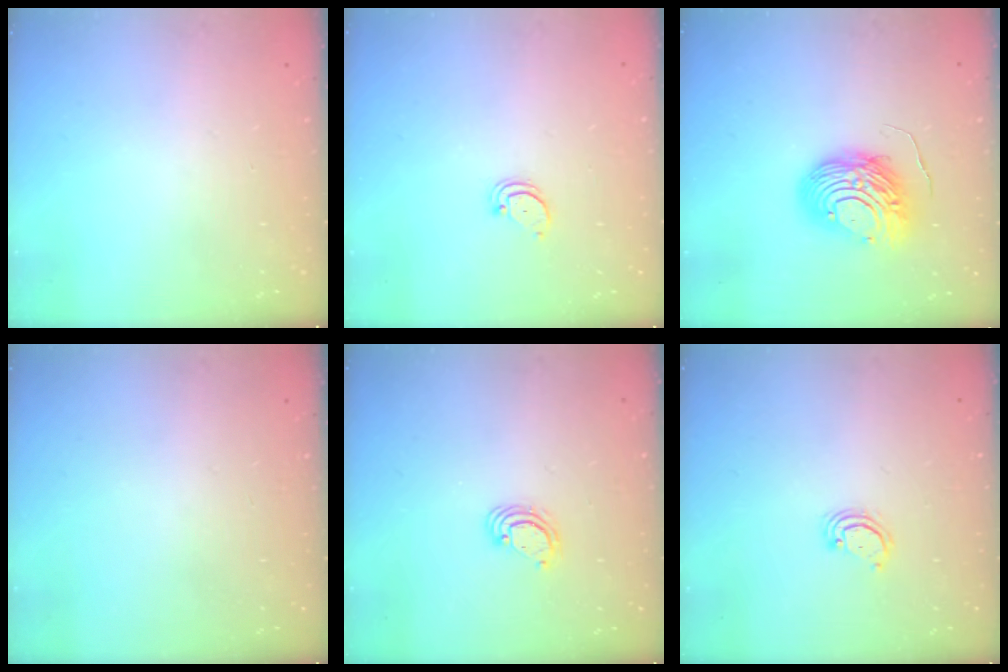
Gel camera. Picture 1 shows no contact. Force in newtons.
{"total": 1.5, "press": 1.5, "slide": 0.2}
{"total": 10.4, "press": 10.3, "slide": 1.1}
{"total": 0.0}
{"total": 4.0, "press": 3.9, "slide": 0.3}
{"total": 2.8, "press": 2.8, "slide": 0.2}